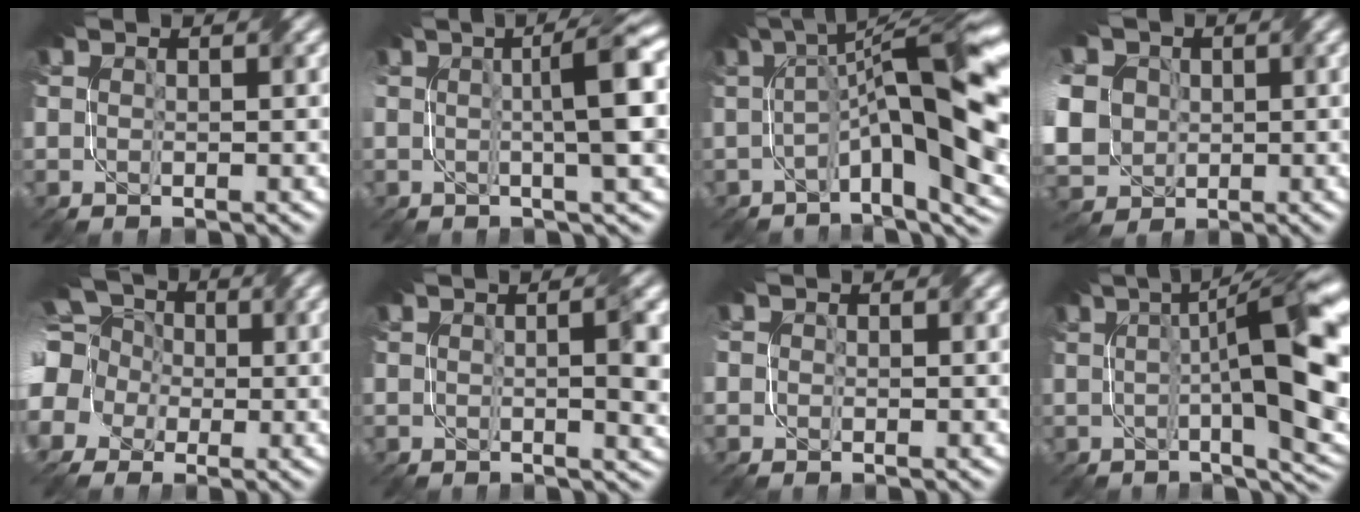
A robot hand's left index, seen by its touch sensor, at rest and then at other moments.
{"total": 6.3, "force": [0.9, 1.0, 6.1], "torque": [-0.077, 0.018, 0.007]}
{"total": 11.4, "force": [-0.2, 2.7, 11.1], "torque": [-0.161, 0.021, -0.013]}
{"total": 12.7, "force": [2.1, 10.7, 6.4], "torque": [-0.162, 0.019, 0.007]}
{"total": 14.1, "force": [0.7, 12.3, 6.8], "torque": [-0.183, 0.017, -0.036]}
{"total": 4.4, "force": [0.4, 1.4, 4.1], "torque": [-0.040, 0.007, 0.001]}
{"total": 0.7, "force": [-0.2, 0.7, -0.1], "torque": [0.002, -0.004, -0.005]}
{"total": 12.4, "force": [0.8, 3.0, 12.0], "torque": [-0.147, 0.014, 0.018]}